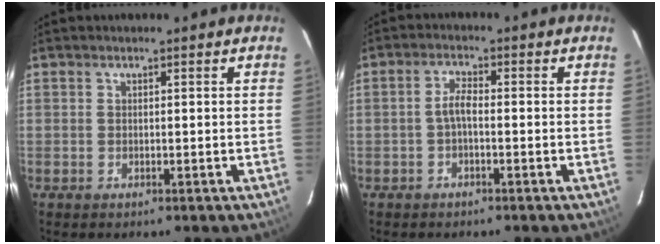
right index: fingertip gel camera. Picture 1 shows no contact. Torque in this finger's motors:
{"motor_torque": [0.35, -0.03, 0.21, 0.07]}